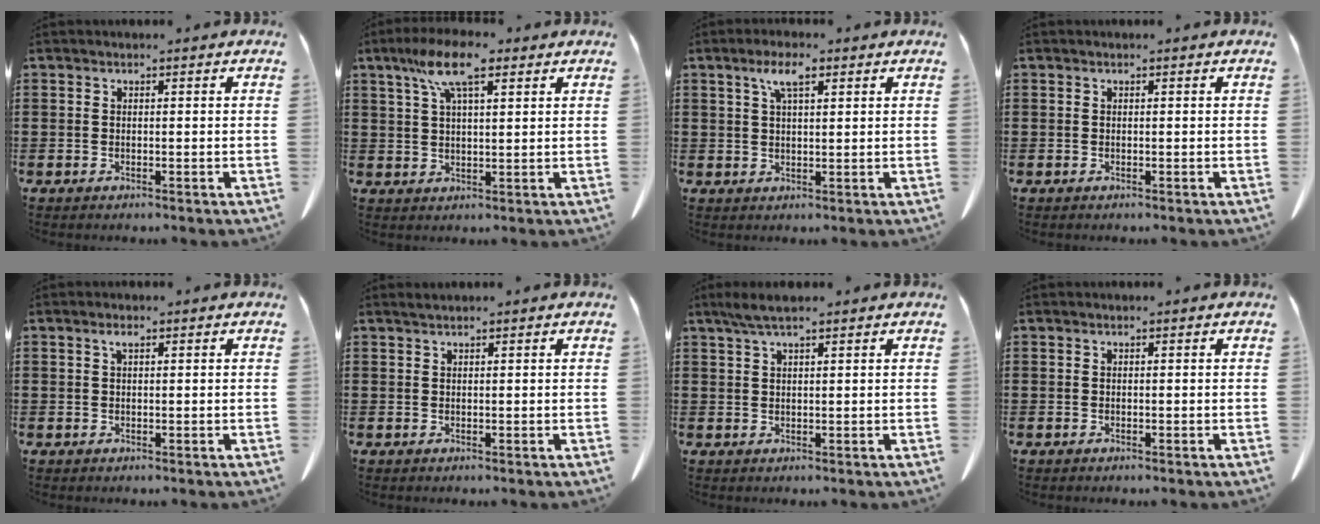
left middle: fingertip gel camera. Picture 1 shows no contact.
{"total": 8.6, "force": [4.9, 2.3, 6.7], "torque": [-0.141, 0.005, 0.087]}
{"total": 4.4, "force": [2.3, 1.3, 3.5], "torque": [-0.070, 0.003, 0.039]}
{"total": 0.0}
{"total": 1.1, "force": [0.5, 0.4, 0.9], "torque": [-0.021, 0.002, 0.010]}
{"total": 0.7, "force": [0.6, 0.0, 0.4], "torque": [-0.010, -0.003, 0.013]}
{"total": 3.1, "force": [1.9, 0.4, 2.4], "torque": [-0.049, 0.000, 0.035]}
{"total": 0.0}